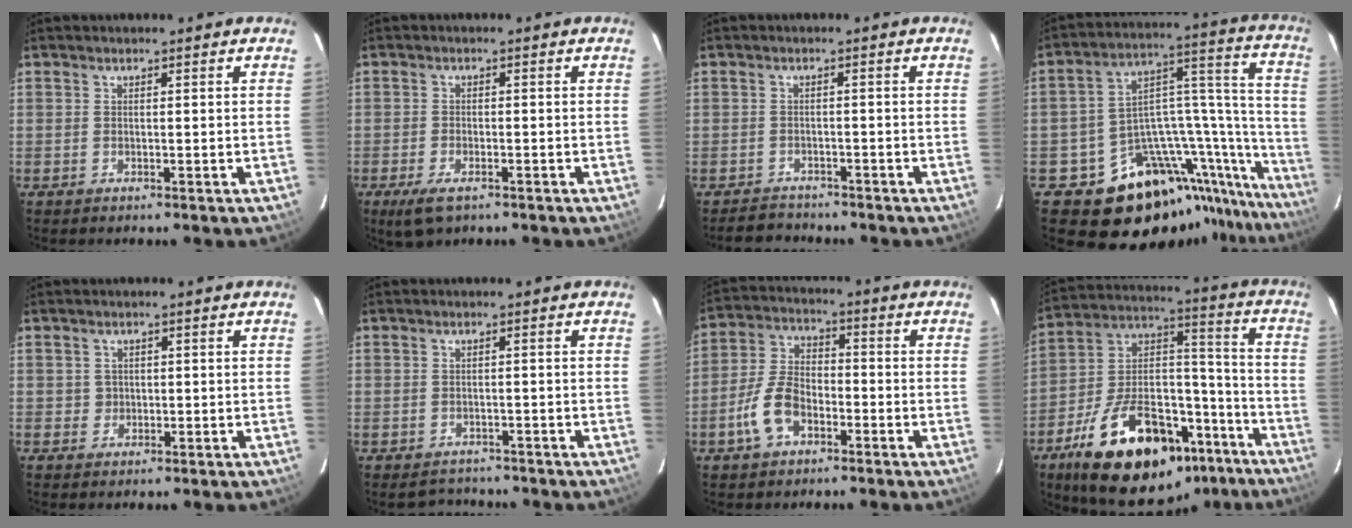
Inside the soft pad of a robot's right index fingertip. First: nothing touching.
{"total": 5.0, "force": [-3.2, 2.1, 3.2], "torque": [-0.078, -0.014, -0.057]}
{"total": 4.2, "force": [-3.6, 2.2, 0.0], "torque": [-0.009, 0.021, -0.058]}
{"total": 25.4, "force": [-19.1, 11.7, 12.1], "torque": [-0.117, 0.062, -0.273]}
{"total": 1.5, "force": [0.1, 1.5, 0.0], "torque": [0.008, 0.004, 0.004]}
{"total": 3.2, "force": [-2.4, 2.0, -0.2], "torque": [0.007, 0.018, -0.034]}
{"total": 8.9, "force": [-4.3, 5.3, 5.7], "torque": [-0.125, 0.017, -0.081]}
{"total": 29.2, "force": [-18.7, 14.0, 17.5], "torque": [-0.306, 0.044, -0.271]}